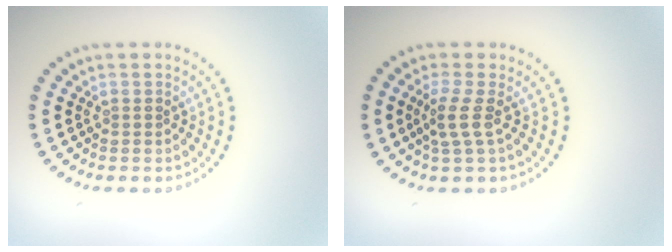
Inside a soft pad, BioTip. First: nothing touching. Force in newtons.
{"total": 2.1, "press": 1.5, "slide": 1.5}